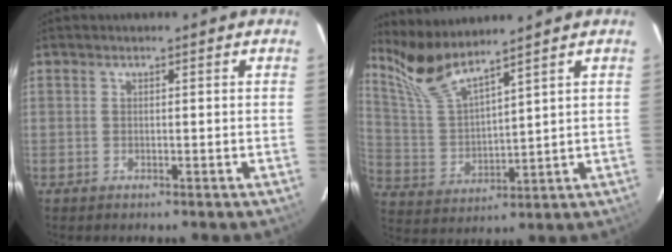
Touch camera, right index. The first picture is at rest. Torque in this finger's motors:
{"motor_torque": [-0.04, 0.57, 0.08, 0.08]}